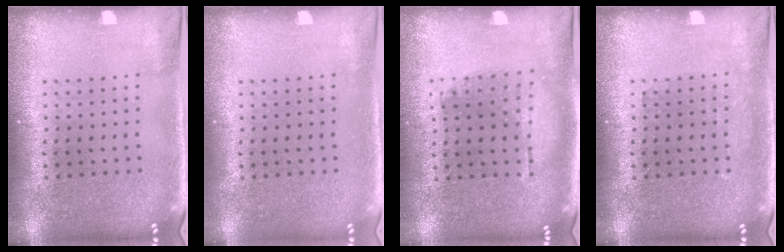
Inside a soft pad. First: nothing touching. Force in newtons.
{"total": 0.0}
{"total": 1.0, "press": 0.9, "slide": 0.4}
{"total": 0.8, "press": 0.8, "slide": 0.1}